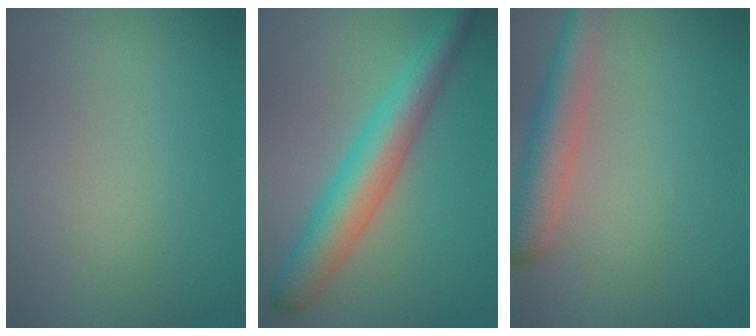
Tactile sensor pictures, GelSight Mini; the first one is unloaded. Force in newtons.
{"total": 6.3, "press": 6.3, "slide": 0.1}
{"total": 4.4, "press": 4.3, "slide": 0.2}